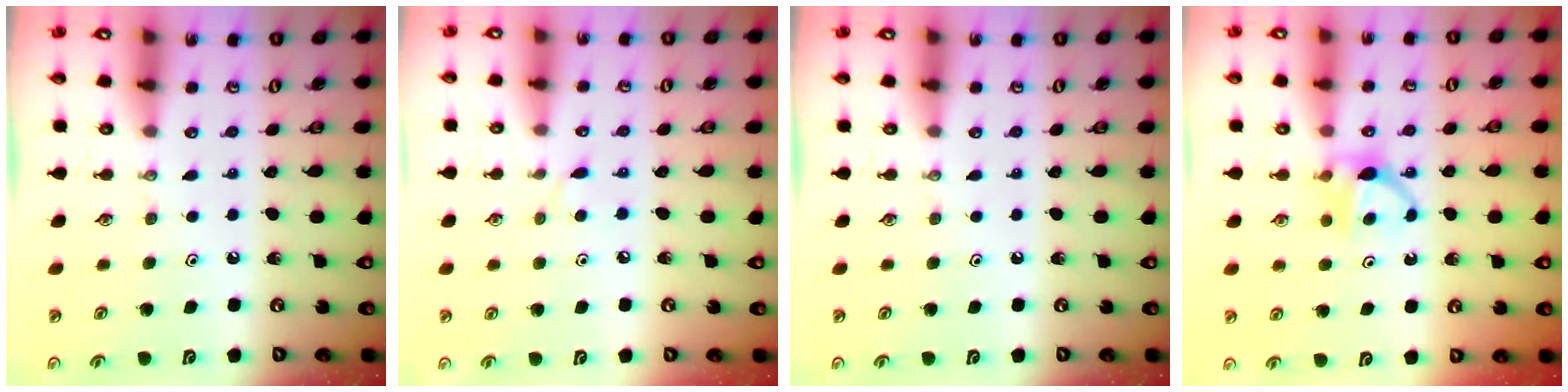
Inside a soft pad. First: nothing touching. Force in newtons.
{"total": 3.6, "press": 3.6, "slide": 0.3}
{"total": 0.0}
{"total": 5.3, "press": 5.2, "slide": 0.8}